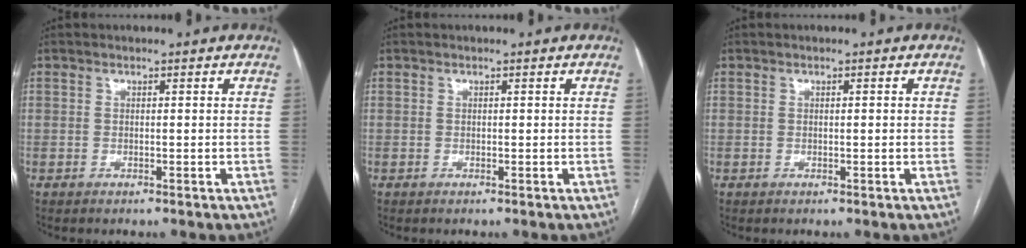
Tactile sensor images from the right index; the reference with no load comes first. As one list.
[{"total": 0.0}, {"total": 0.7, "force": [0.1, 0.1, 0.7], "torque": [-0.013, 0.000, 0.002]}]